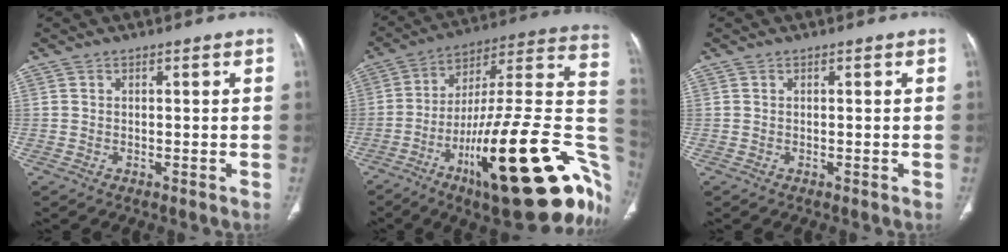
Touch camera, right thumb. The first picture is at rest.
{"total": 36.3, "force": [-11.9, 10.0, 32.8], "torque": [-0.377, 0.051, -0.178]}
{"total": 0.0}